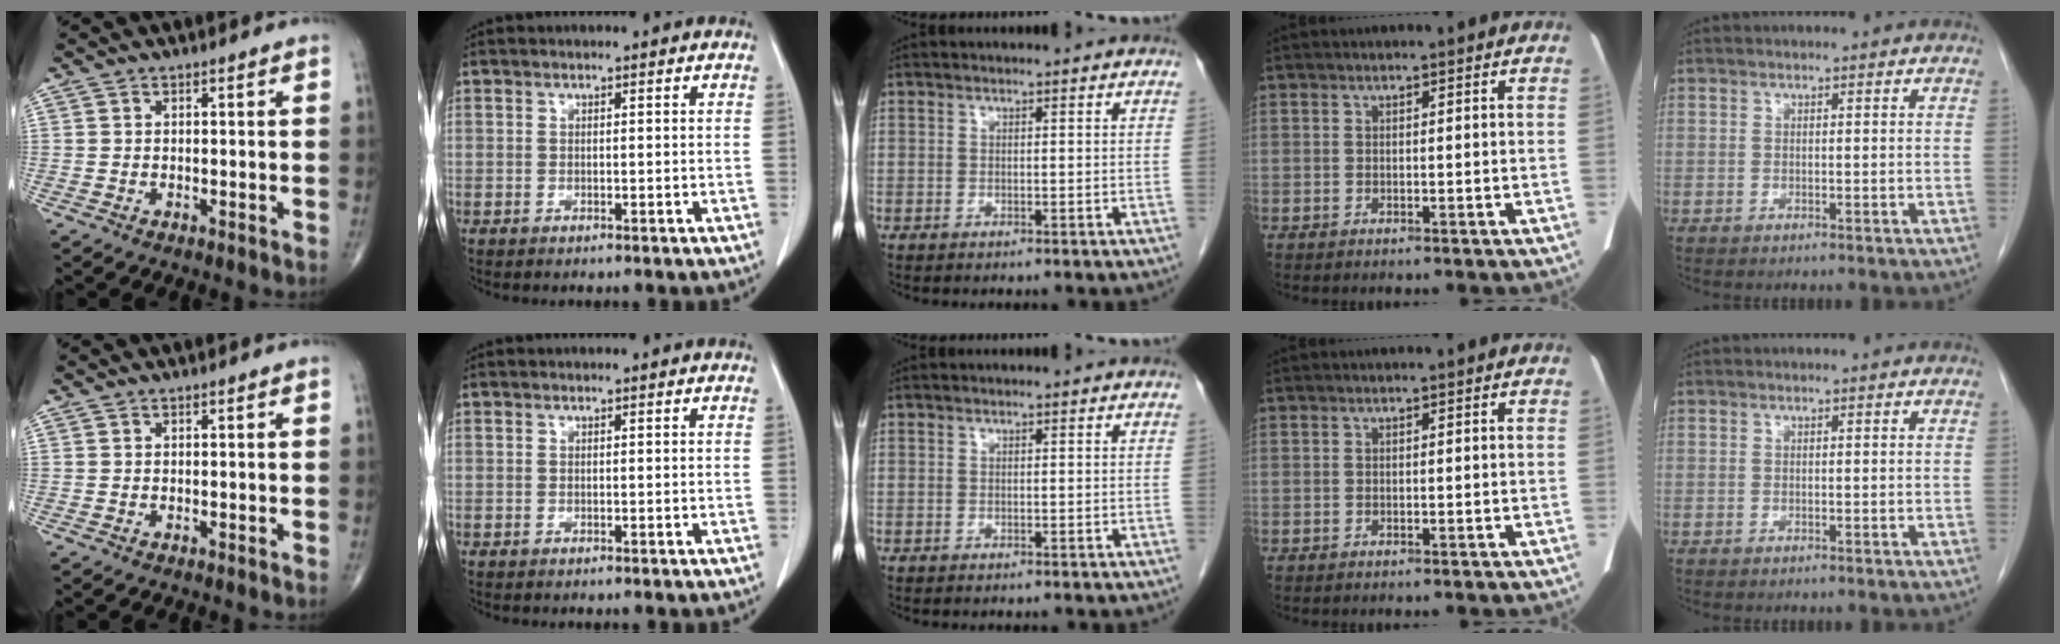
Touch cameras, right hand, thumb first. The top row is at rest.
{}